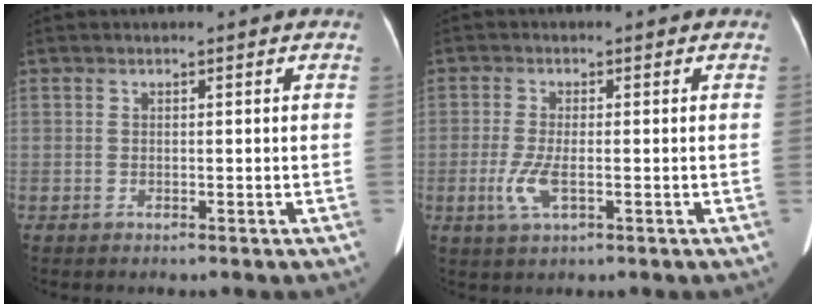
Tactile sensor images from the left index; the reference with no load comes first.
{"total": 4.0, "force": [-1.2, 1.2, 3.6], "torque": [-0.089, -0.009, -0.022]}